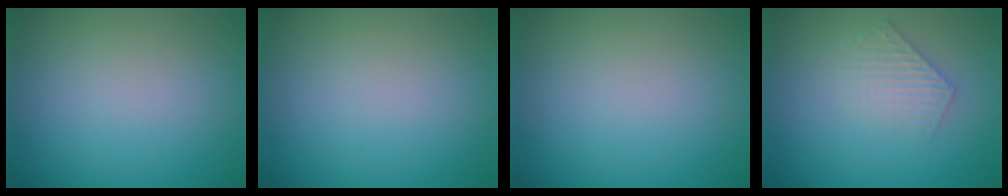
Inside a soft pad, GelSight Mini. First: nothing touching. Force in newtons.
{"total": 0.0}
{"total": 0.0}
{"total": 2.2, "press": 2.1, "slide": 0.4}